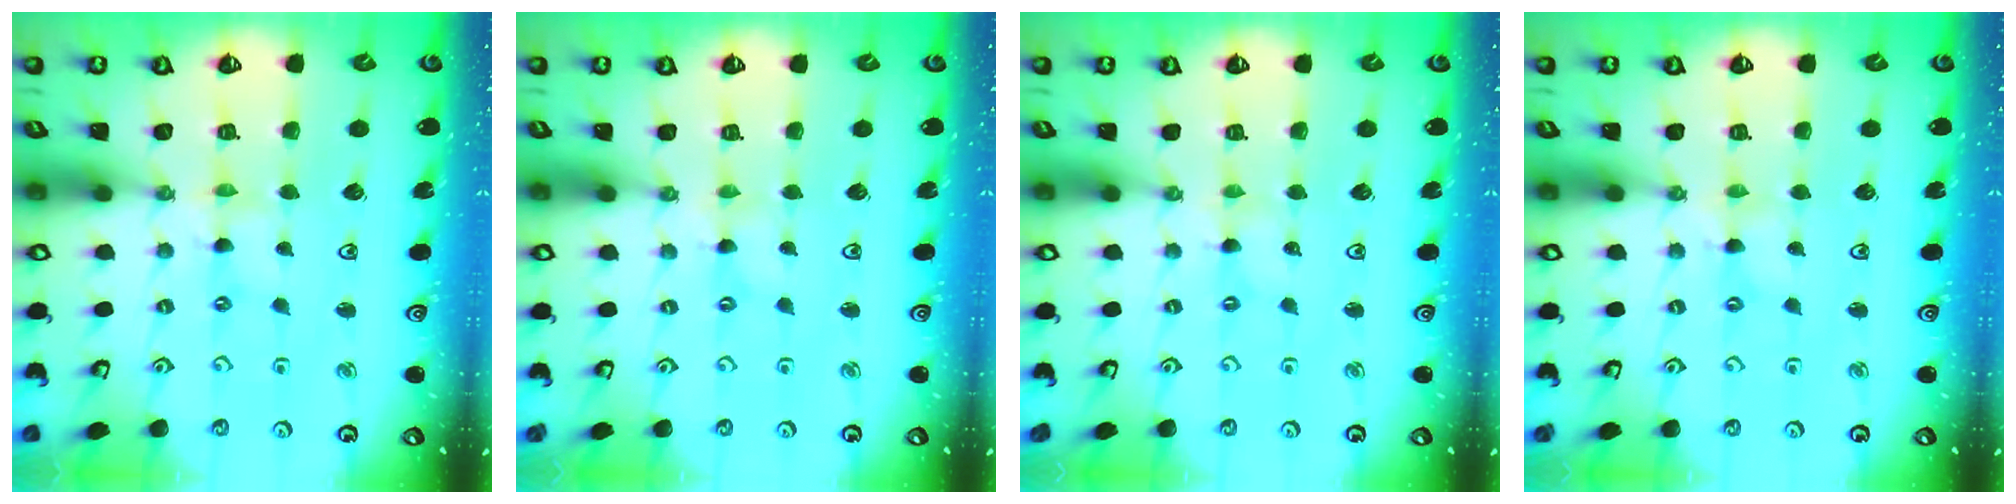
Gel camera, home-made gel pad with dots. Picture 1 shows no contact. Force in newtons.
{"total": 0.0}
{"total": 0.0}
{"total": 0.8, "press": 0.7, "slide": 0.2}